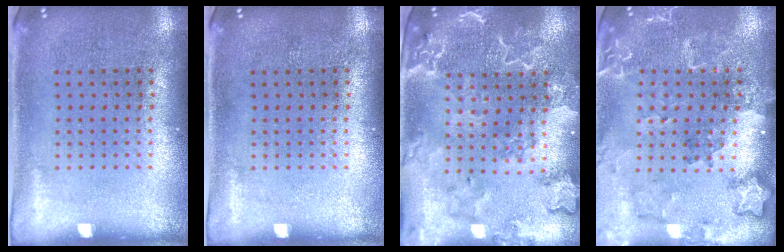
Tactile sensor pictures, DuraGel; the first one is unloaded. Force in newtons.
{"total": 0.0}
{"total": 2.6, "press": 2.5, "slide": 0.9}
{"total": 1.8, "press": 1.7, "slide": 0.4}